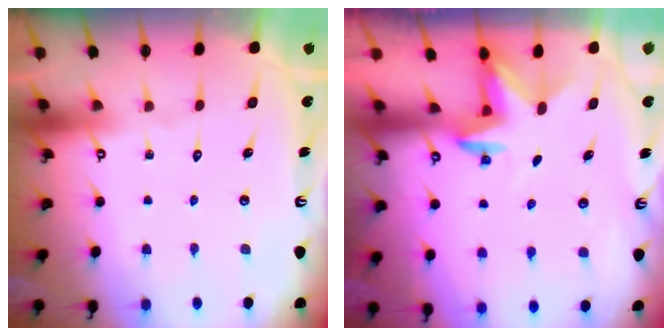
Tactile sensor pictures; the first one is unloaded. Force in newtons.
{"total": 2.9, "press": 2.8, "slide": 0.7}